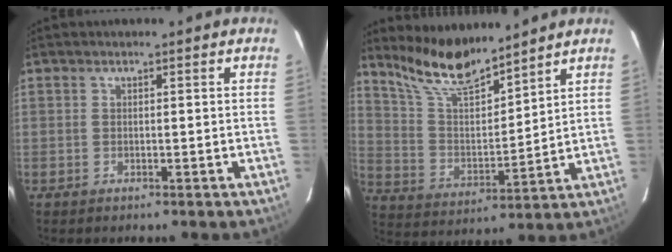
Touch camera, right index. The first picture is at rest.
{"total": 12.8, "force": [11.1, 2.5, 5.9], "torque": [-0.120, -0.002, 0.216]}